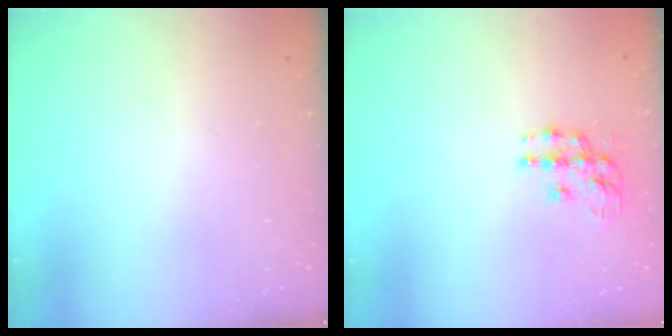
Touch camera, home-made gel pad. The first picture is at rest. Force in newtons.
{"total": 10.4, "press": 10.4, "slide": 0.5}